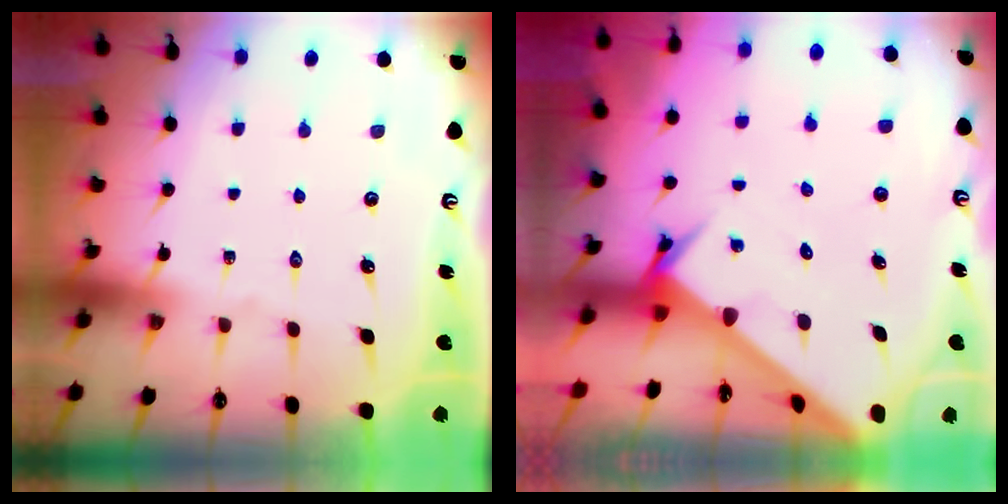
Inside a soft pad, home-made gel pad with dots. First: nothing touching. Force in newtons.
{"total": 3.1, "press": 3.1, "slide": 0.3}